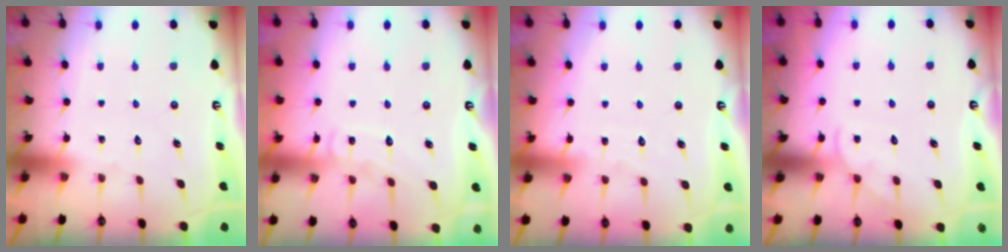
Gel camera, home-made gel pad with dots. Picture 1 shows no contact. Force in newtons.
{"total": 7.6, "press": 7.6, "slide": 0.8}
{"total": 2.4, "press": 2.4, "slide": 0.2}
{"total": 2.3, "press": 2.3, "slide": 0.3}